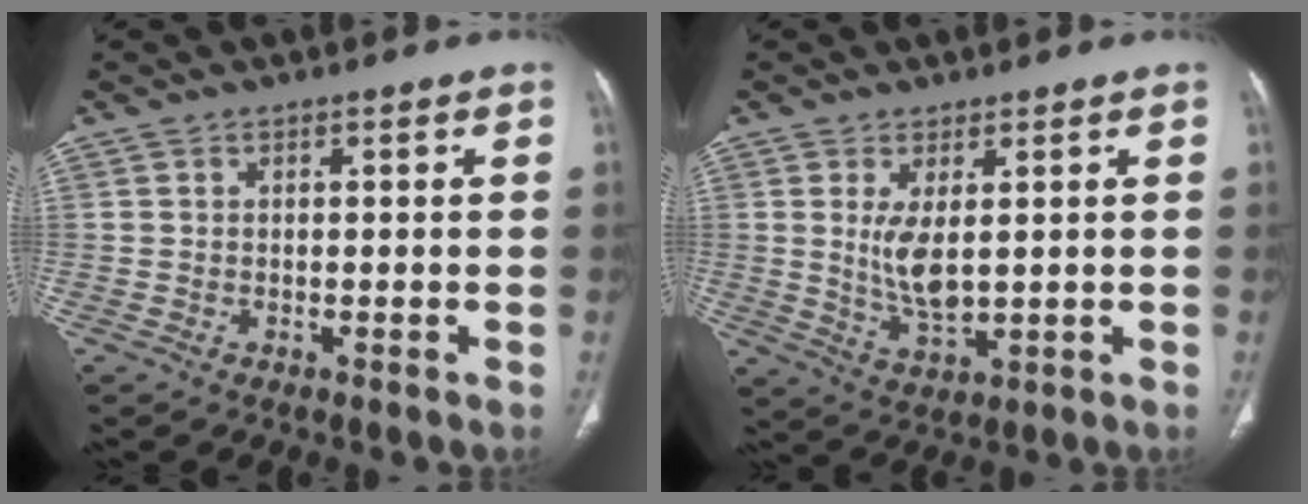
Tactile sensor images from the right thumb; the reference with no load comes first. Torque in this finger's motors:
{"motor_torque": [-0.42, 0.72, 0.78, 0.11, 0.01]}